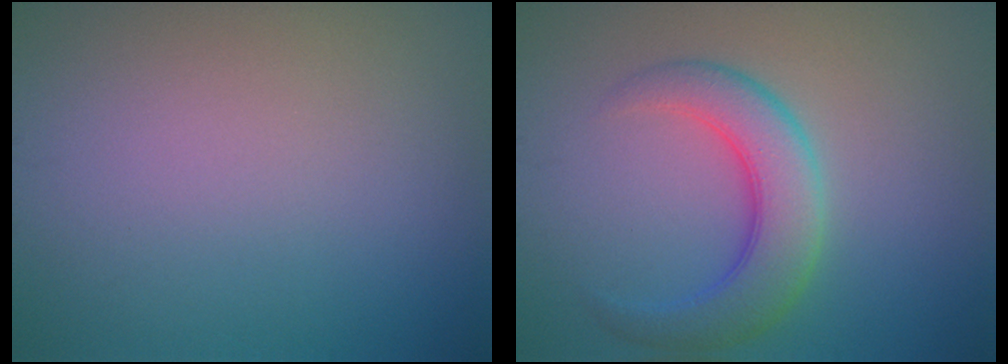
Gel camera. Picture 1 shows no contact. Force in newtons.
{"total": 5.2, "press": 5.2, "slide": 0.1}